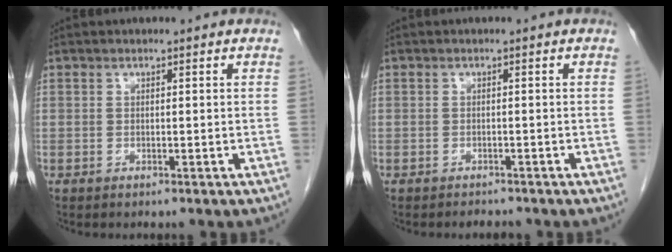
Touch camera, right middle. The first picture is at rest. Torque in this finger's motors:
{"motor_torque": [0.05, 0.03, 0.00, 0.00]}